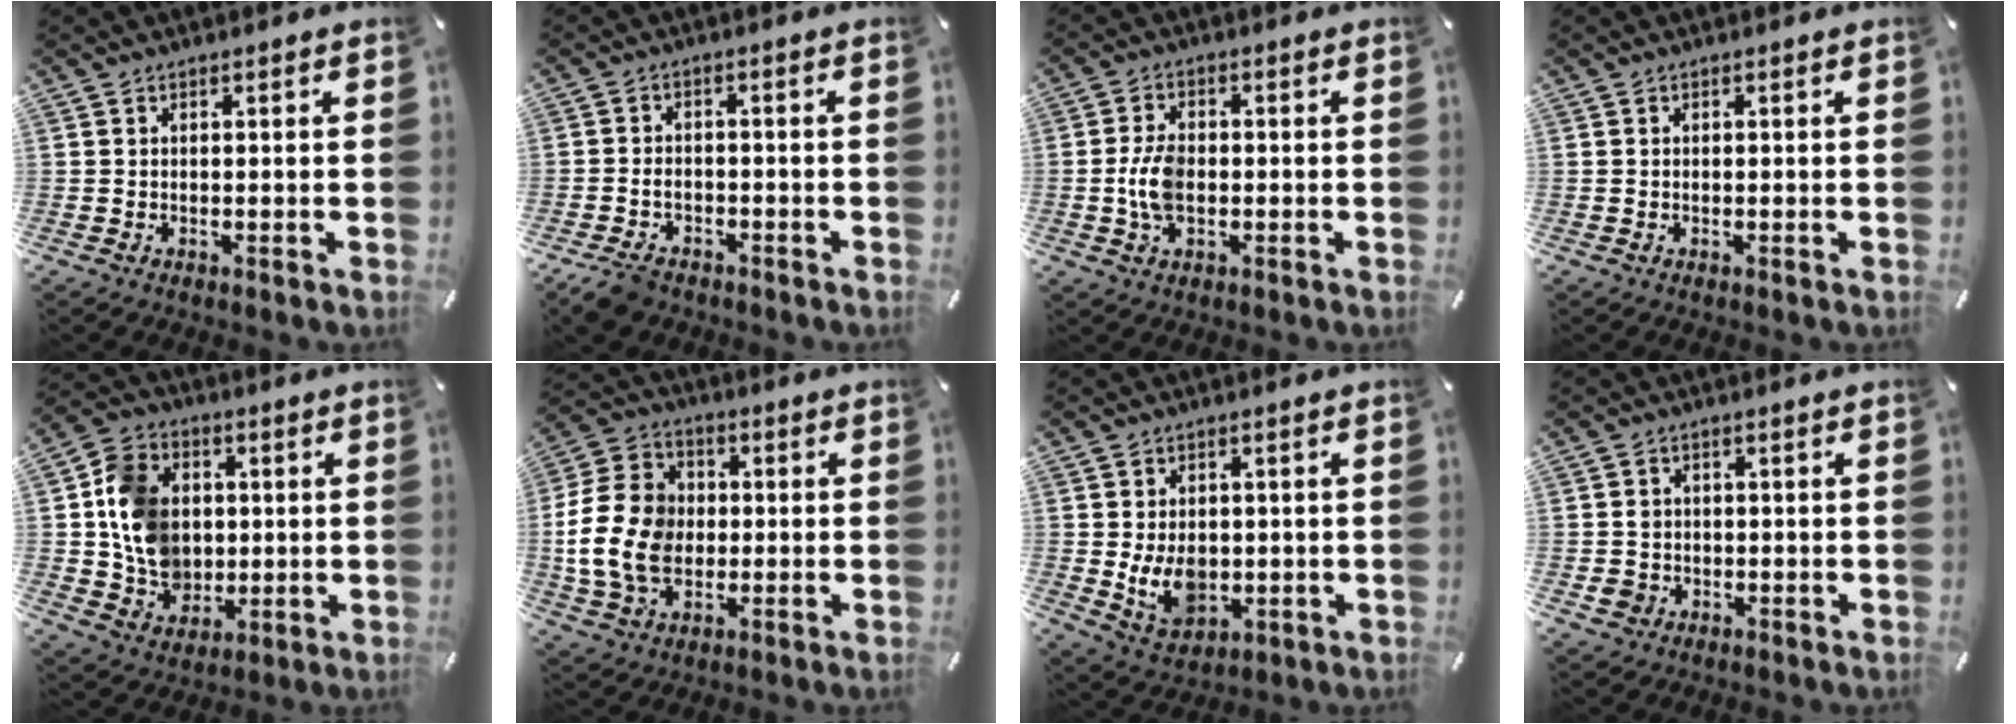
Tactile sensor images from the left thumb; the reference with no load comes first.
{"total": 4.4, "force": [-2.6, 2.9, 1.9], "torque": [-0.043, 0.013, -0.051]}
{"total": 6.5, "force": [-0.7, 3.9, 5.1], "torque": [-0.115, 0.000, -0.018]}
{"total": 0.0}
{"total": 13.0, "force": [0.6, 11.4, 6.4], "torque": [-0.128, 0.015, 0.019]}
{"total": 15.1, "force": [-1.2, 12.3, 8.7], "torque": [-0.199, 0.018, -0.022]}
{"total": 8.3, "force": [-0.7, 6.4, 5.3], "torque": [-0.111, 0.000, -0.011]}
{"total": 3.1, "force": [-0.6, 3.0, 0.6], "torque": [-0.003, 0.001, -0.011]}